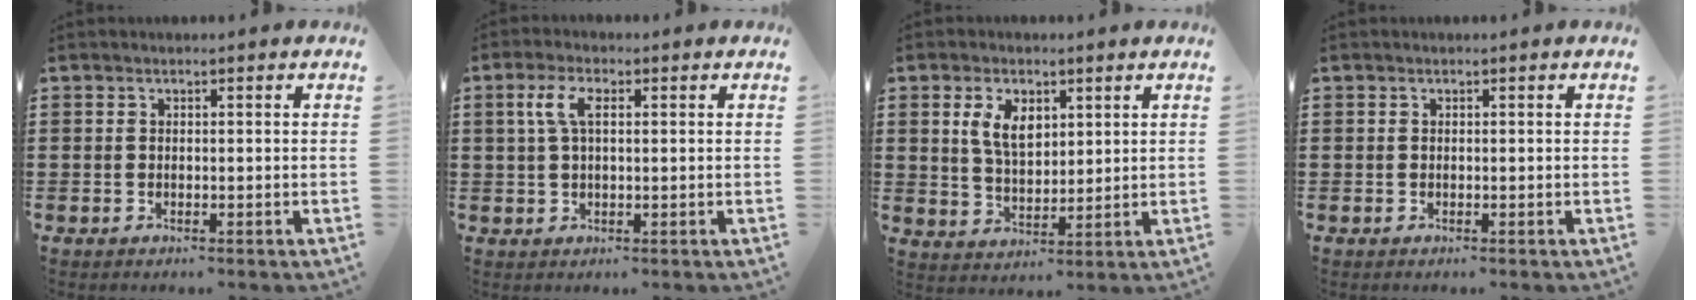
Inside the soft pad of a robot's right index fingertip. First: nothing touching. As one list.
[{"total": 4.3, "force": [1.1, 1.8, 3.8], "torque": [-0.088, 0.008, 0.014]}, {"total": 5.6, "force": [2.2, 3.3, 4.0], "torque": [-0.090, 0.011, 0.040]}, {"total": 0.0}]